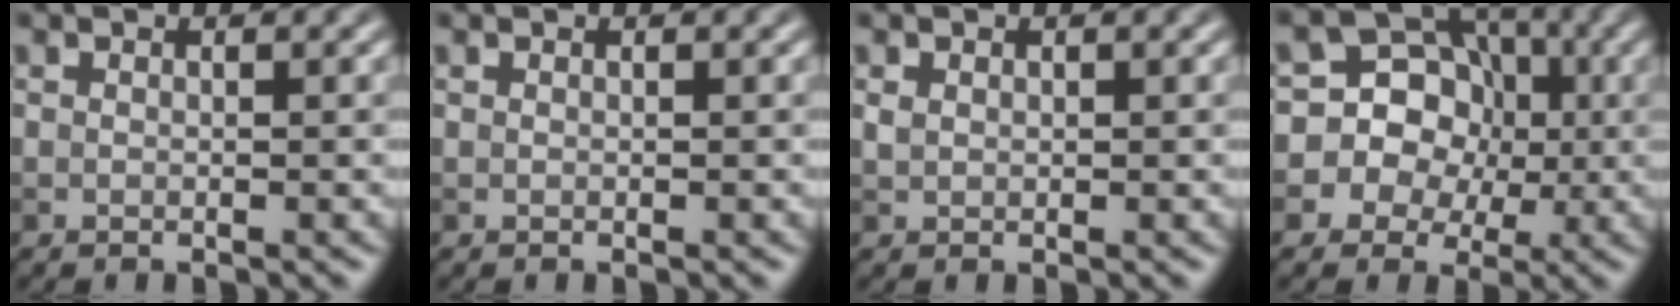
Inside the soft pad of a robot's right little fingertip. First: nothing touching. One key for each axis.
{"total": 0.0}
{"total": 0.8, "fx": 0.3, "fy": 0.6, "fz": 0.4, "tx": -0.010, "ty": -0.001, "tz": 0.007}
{"total": 11.6, "fx": -0.3, "fy": 10.9, "fz": 3.9, "tx": -0.082, "ty": 0.045, "tz": -0.033}